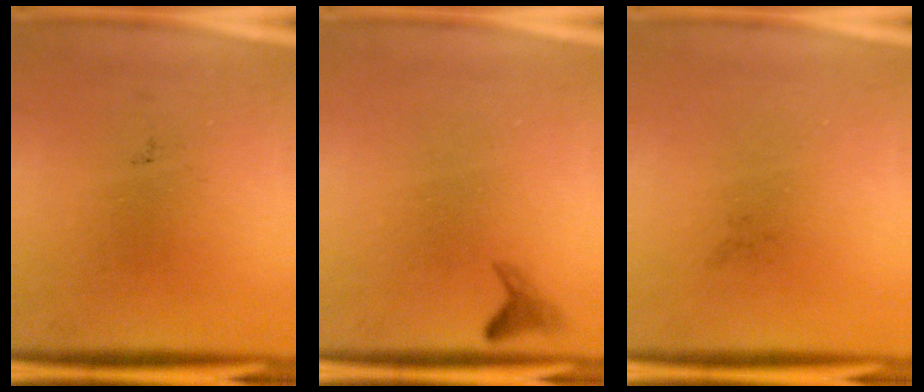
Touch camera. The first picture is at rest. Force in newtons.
{"total": 1.0}
{"total": 0.0}